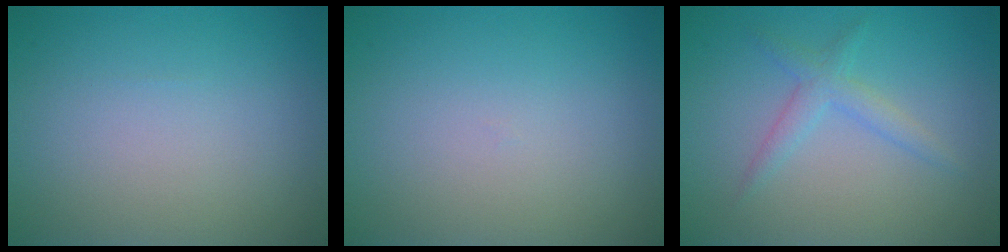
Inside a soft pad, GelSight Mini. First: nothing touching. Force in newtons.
{"total": 0.0}
{"total": 2.0, "press": 2.0, "slide": 0.2}